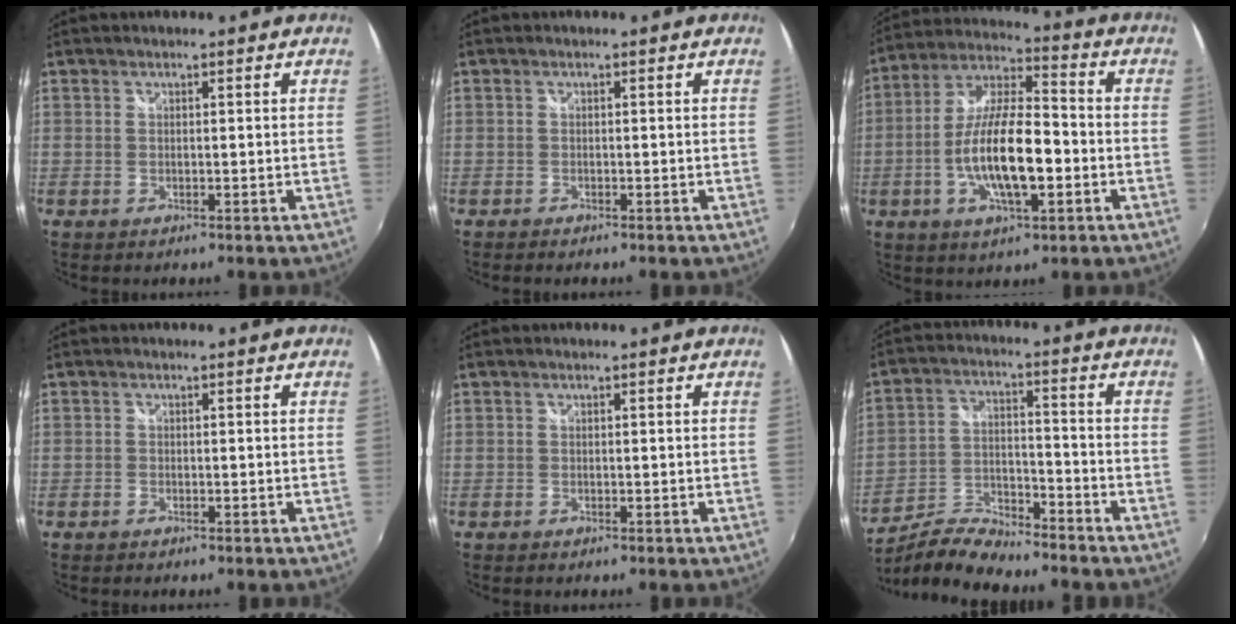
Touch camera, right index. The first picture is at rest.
{"total": 1.3, "force": [-1.1, 0.4, 0.5], "torque": [-0.015, -0.008, -0.020]}
{"total": 15.5, "force": [-3.7, 4.9, 14.3], "torque": [-0.280, -0.001, -0.070]}
{"total": 0.8, "force": [-0.7, 0.4, 0.1], "torque": [-0.005, -0.002, -0.015]}
{"total": 0.0}
{"total": 11.1, "force": [-10.0, 1.9, 4.4], "torque": [-0.095, -0.005, -0.189]}